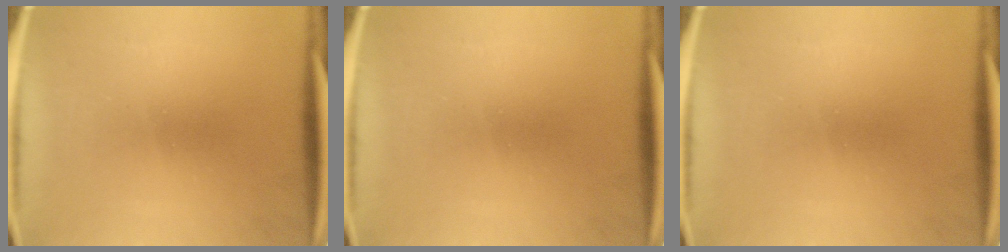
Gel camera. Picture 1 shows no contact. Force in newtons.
{"total": 0.0}
{"total": 0.0}